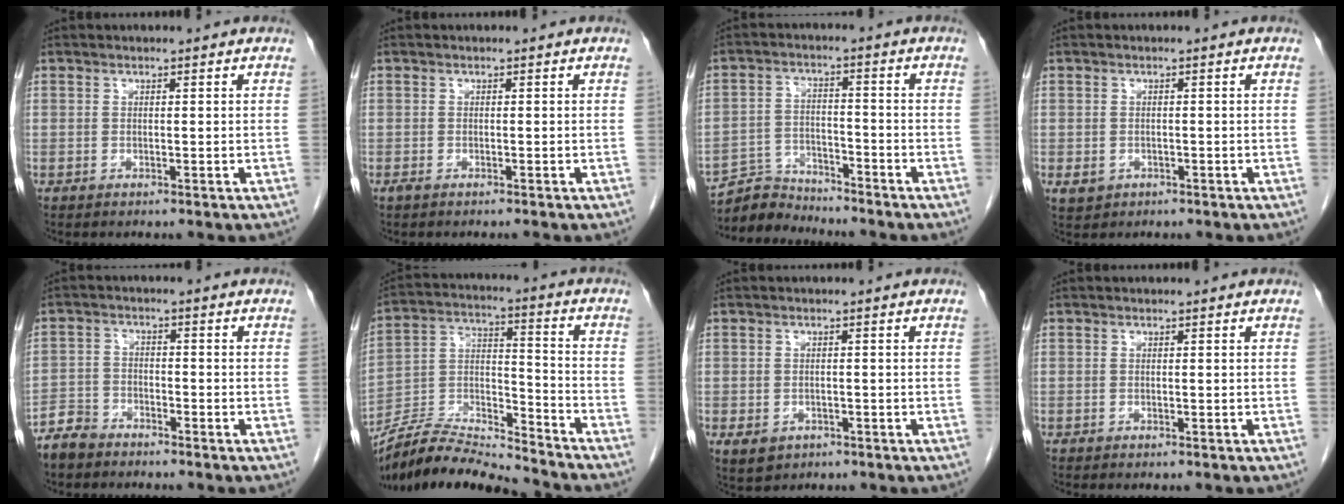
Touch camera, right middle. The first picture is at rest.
{"total": 0.9, "force": [-0.8, 0.0, 0.4], "torque": [-0.008, -0.002, -0.013]}
{"total": 6.2, "force": [-6.1, 1.1, -0.6], "torque": [0.005, 0.003, -0.113]}
{"total": 2.3, "force": [-0.9, 2.0, 0.8], "torque": [-0.015, 0.001, -0.004]}
{"total": 4.3, "force": [-3.9, 1.8, 0.5], "torque": [-0.018, -0.003, -0.078]}
{"total": 16.3, "force": [-15.6, 1.5, 4.6], "torque": [-0.080, 0.022, -0.273]}
{"total": 4.1, "force": [-2.2, 3.1, 1.4], "torque": [-0.022, 0.000, -0.025]}
{"total": 0.9, "force": [-0.8, 0.2, 0.3], "torque": [-0.009, -0.002, -0.011]}